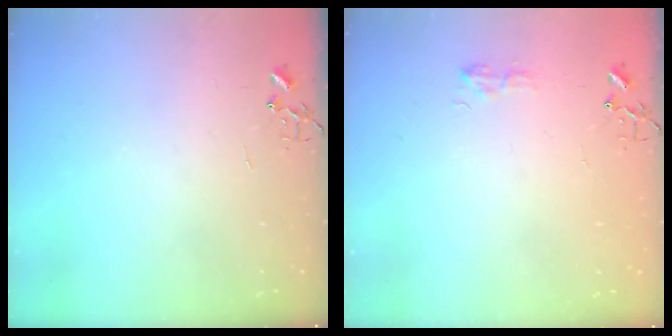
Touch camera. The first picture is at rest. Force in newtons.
{"total": 6.8, "press": 6.8, "slide": 0.7}